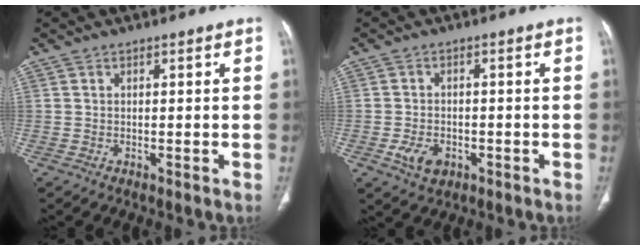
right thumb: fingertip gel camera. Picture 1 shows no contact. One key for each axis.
{"total": 4.8, "fx": -1.8, "fy": 3.3, "fz": 3.0, "tx": -0.051, "ty": 0.007, "tz": -0.027}